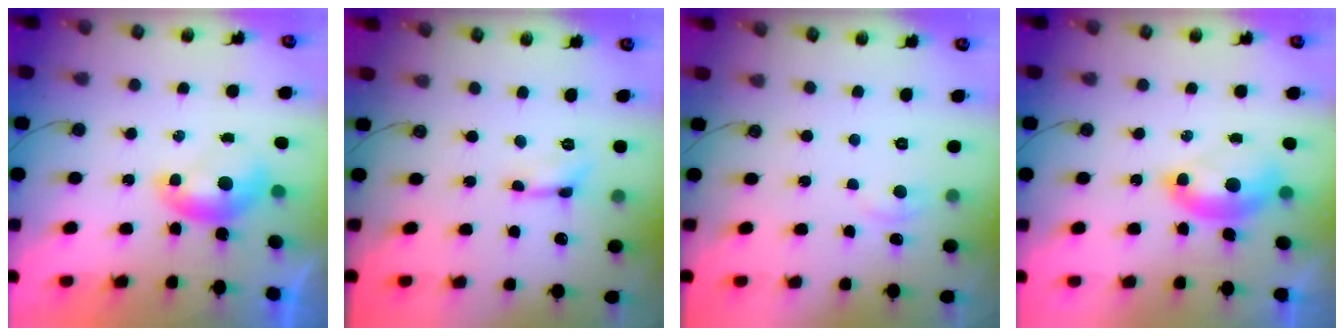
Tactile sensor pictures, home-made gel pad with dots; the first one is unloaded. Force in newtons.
{"total": 1.1, "press": 1.1, "slide": 0.3}
{"total": 2.1, "press": 2.0, "slide": 0.7}
{"total": 3.0, "press": 3.0, "slide": 0.6}